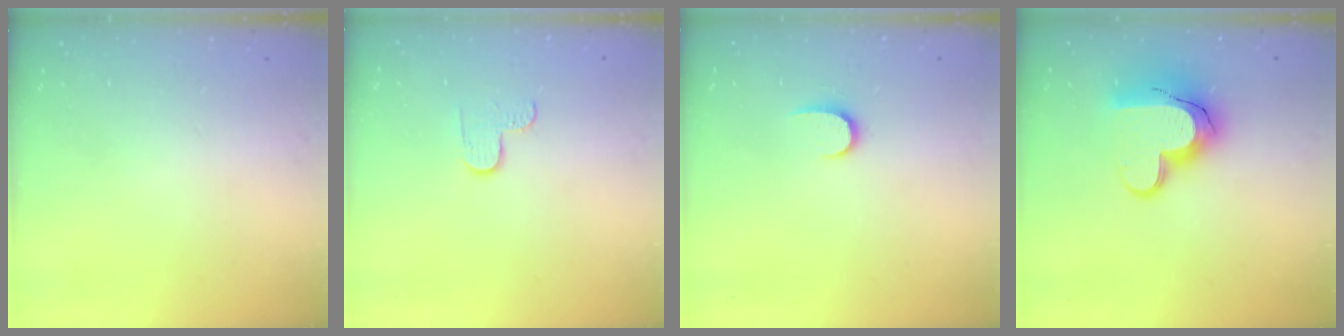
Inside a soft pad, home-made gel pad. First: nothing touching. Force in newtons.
{"total": 2.9, "press": 2.9, "slide": 0.3}
{"total": 5.4, "press": 5.4, "slide": 0.5}
{"total": 15.2, "press": 15.1, "slide": 1.1}